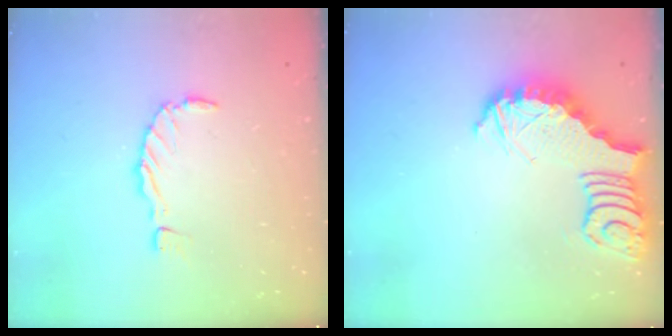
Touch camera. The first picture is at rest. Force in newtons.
{"total": 5.3, "press": 5.2, "slide": 0.8}